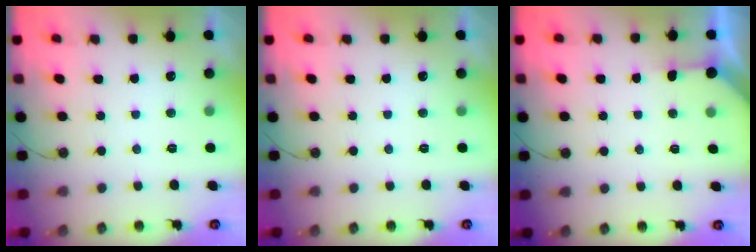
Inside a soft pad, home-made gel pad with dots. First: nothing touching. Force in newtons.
{"total": 0.5, "press": 0.4, "slide": 0.4}
{"total": 2.7, "press": 2.7, "slide": 0.4}